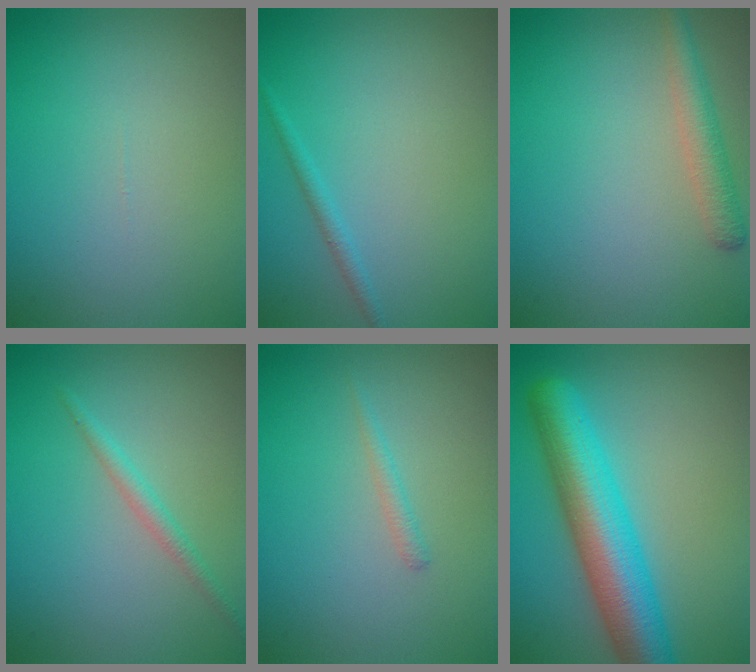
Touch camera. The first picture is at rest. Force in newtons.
{"total": 1.1, "press": 1.0, "slide": 0.1}
{"total": 2.4, "press": 2.4, "slide": 0.1}
{"total": 1.5, "press": 1.5, "slide": 0.0}
{"total": 0.8, "press": 0.8, "slide": 0.1}
{"total": 8.5, "press": 8.5, "slide": 0.2}